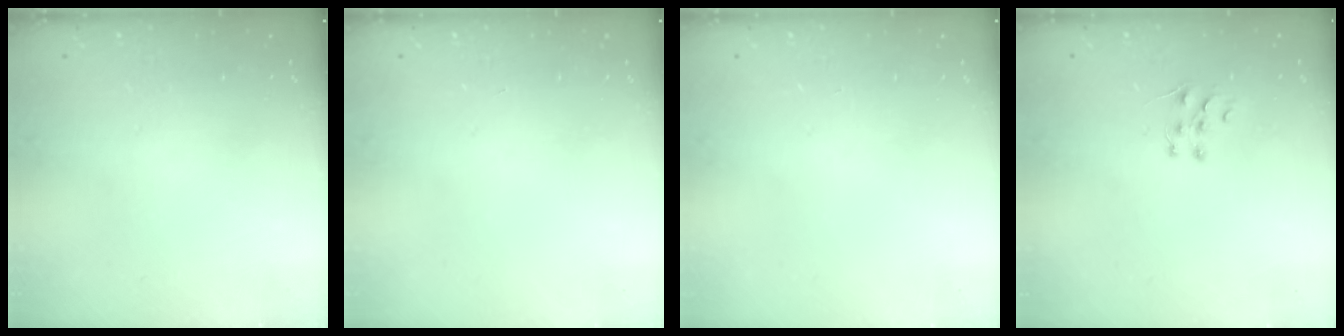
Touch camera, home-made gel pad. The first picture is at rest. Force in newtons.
{"total": 0.0}
{"total": 0.0}
{"total": 4.7, "press": 4.7, "slide": 0.3}